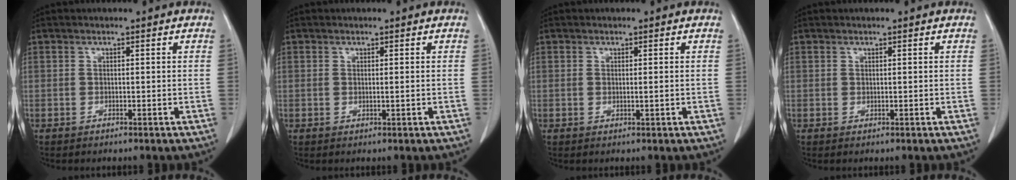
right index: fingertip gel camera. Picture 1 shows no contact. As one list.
[{"total": 0.7, "force": [0.0, 0.1, 0.7], "torque": [-0.019, -0.003, 0.001]}, {"total": 1.0, "force": [0.0, 0.2, 1.0], "torque": [-0.023, -0.003, 0.001]}, {"total": 0.0}]